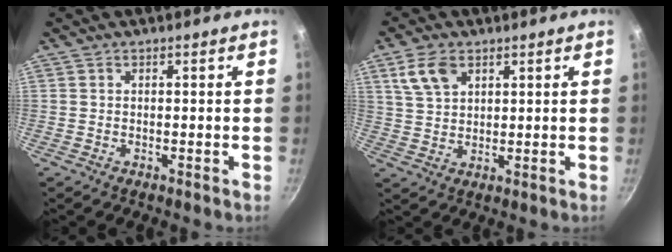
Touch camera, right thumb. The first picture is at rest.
{"total": 6.7, "force": [3.4, 4.1, 4.1], "torque": [-0.070, -0.003, 0.069]}